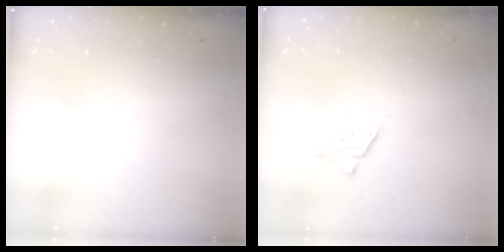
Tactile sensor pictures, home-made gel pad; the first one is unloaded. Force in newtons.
{"total": 2.8, "press": 2.8, "slide": 0.3}